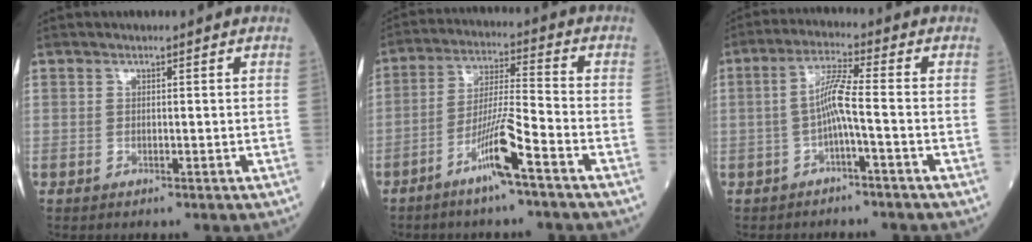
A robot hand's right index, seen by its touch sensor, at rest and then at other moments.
{"total": 8.7, "force": [-5.1, -0.5, 7.1], "torque": [-0.137, -0.004, -0.098]}
{"total": 5.1, "force": [-1.3, -0.3, 4.9], "torque": [-0.096, 0.015, -0.023]}